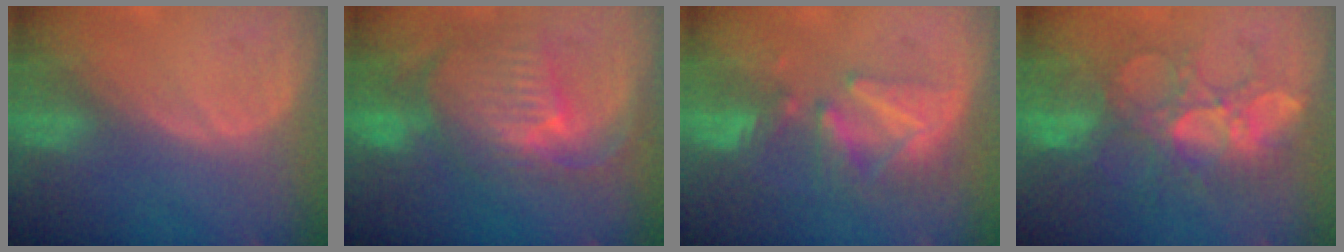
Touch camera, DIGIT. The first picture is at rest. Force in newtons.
{"total": 11.1, "press": 9.7, "slide": 5.4}
{"total": 8.2, "press": 7.6, "slide": 3.1}
{"total": 9.4, "press": 9.2, "slide": 2.1}